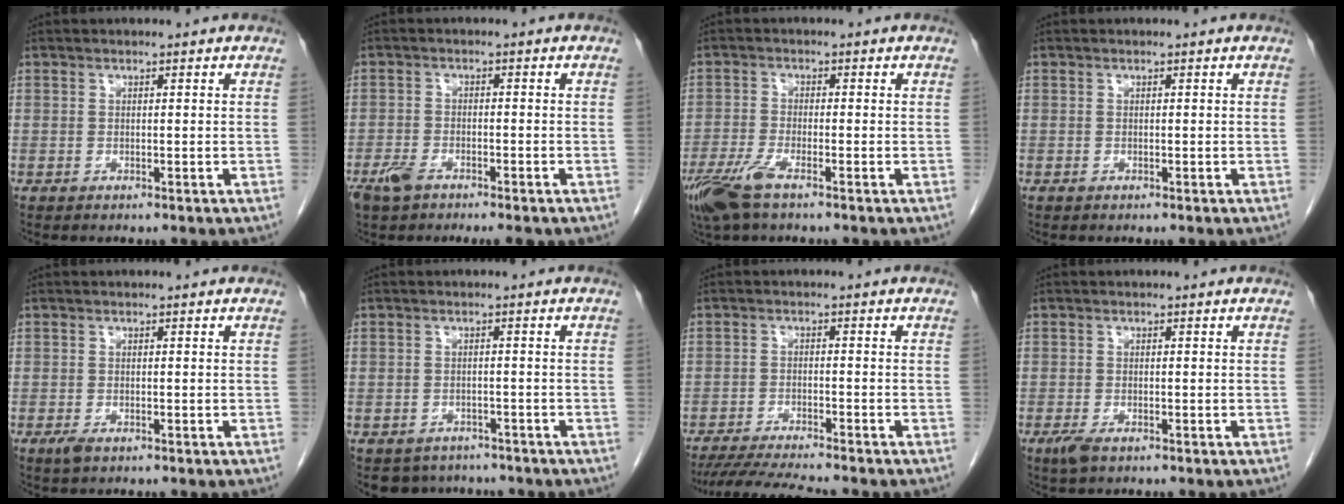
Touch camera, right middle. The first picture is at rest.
{"total": 5.8, "force": [-4.2, 2.0, 3.5], "torque": [-0.063, -0.007, -0.069]}
{"total": 5.9, "force": [-3.9, 1.0, 4.3], "torque": [-0.095, -0.014, -0.074]}
{"total": 0.0}
{"total": 1.3, "force": [-0.8, 0.5, 1.0], "torque": [-0.023, -0.002, -0.011]}
{"total": 5.0, "force": [-4.2, 2.6, 0.1], "torque": [0.008, 0.006, -0.056]}
{"total": 8.3, "force": [-7.6, -0.4, 3.4], "torque": [-0.054, -0.019, -0.127]}
{"total": 2.0, "force": [-1.2, 0.7, 1.5], "torque": [-0.036, -0.004, -0.021]}